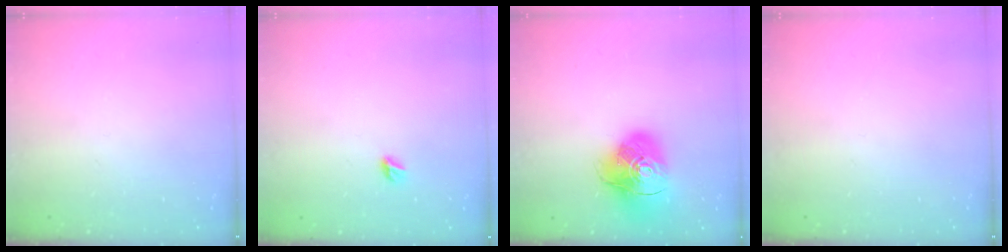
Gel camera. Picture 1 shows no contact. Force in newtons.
{"total": 5.1, "press": 5.1, "slide": 0.5}
{"total": 16.0, "press": 15.9, "slide": 1.8}
{"total": 0.0}